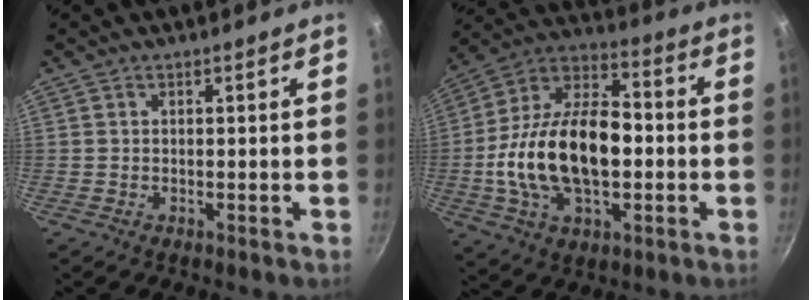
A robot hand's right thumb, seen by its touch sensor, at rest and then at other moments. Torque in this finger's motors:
{"motor_torque": [2.29, 2.73, 1.40, -1.36, 0.55]}